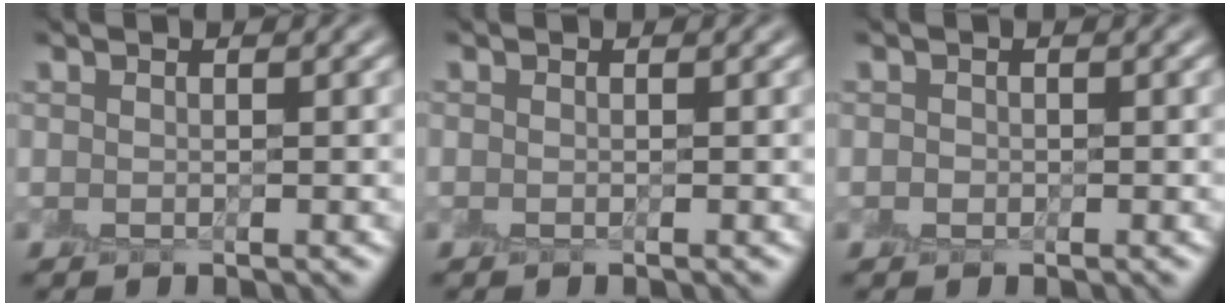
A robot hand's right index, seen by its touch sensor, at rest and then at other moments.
{"total": 0.0}
{"total": 0.7, "force": [-0.2, 0.6, 0.3], "torque": [-0.001, 0.003, 0.001]}